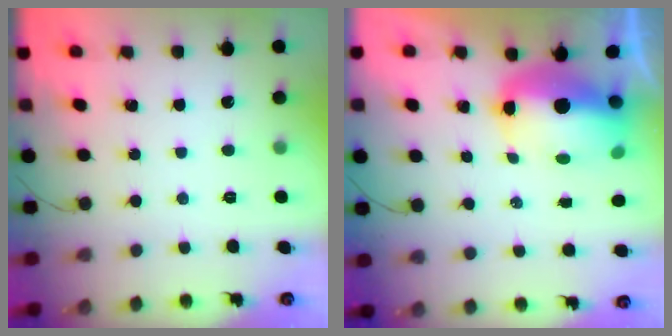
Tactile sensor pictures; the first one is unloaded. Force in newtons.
{"total": 13.6, "press": 13.4, "slide": 2.8}